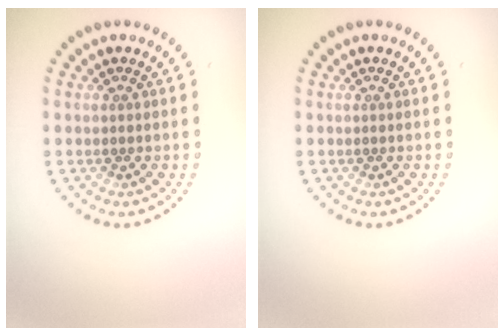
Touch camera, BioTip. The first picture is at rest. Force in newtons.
{"total": 0.0}